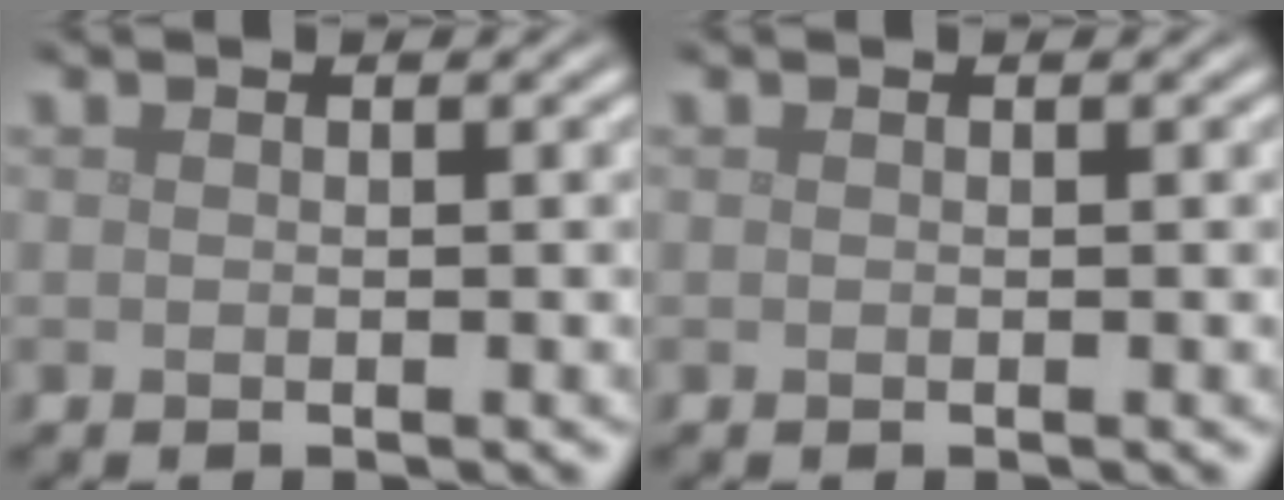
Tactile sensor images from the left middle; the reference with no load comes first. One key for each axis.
{"total": 0.0}